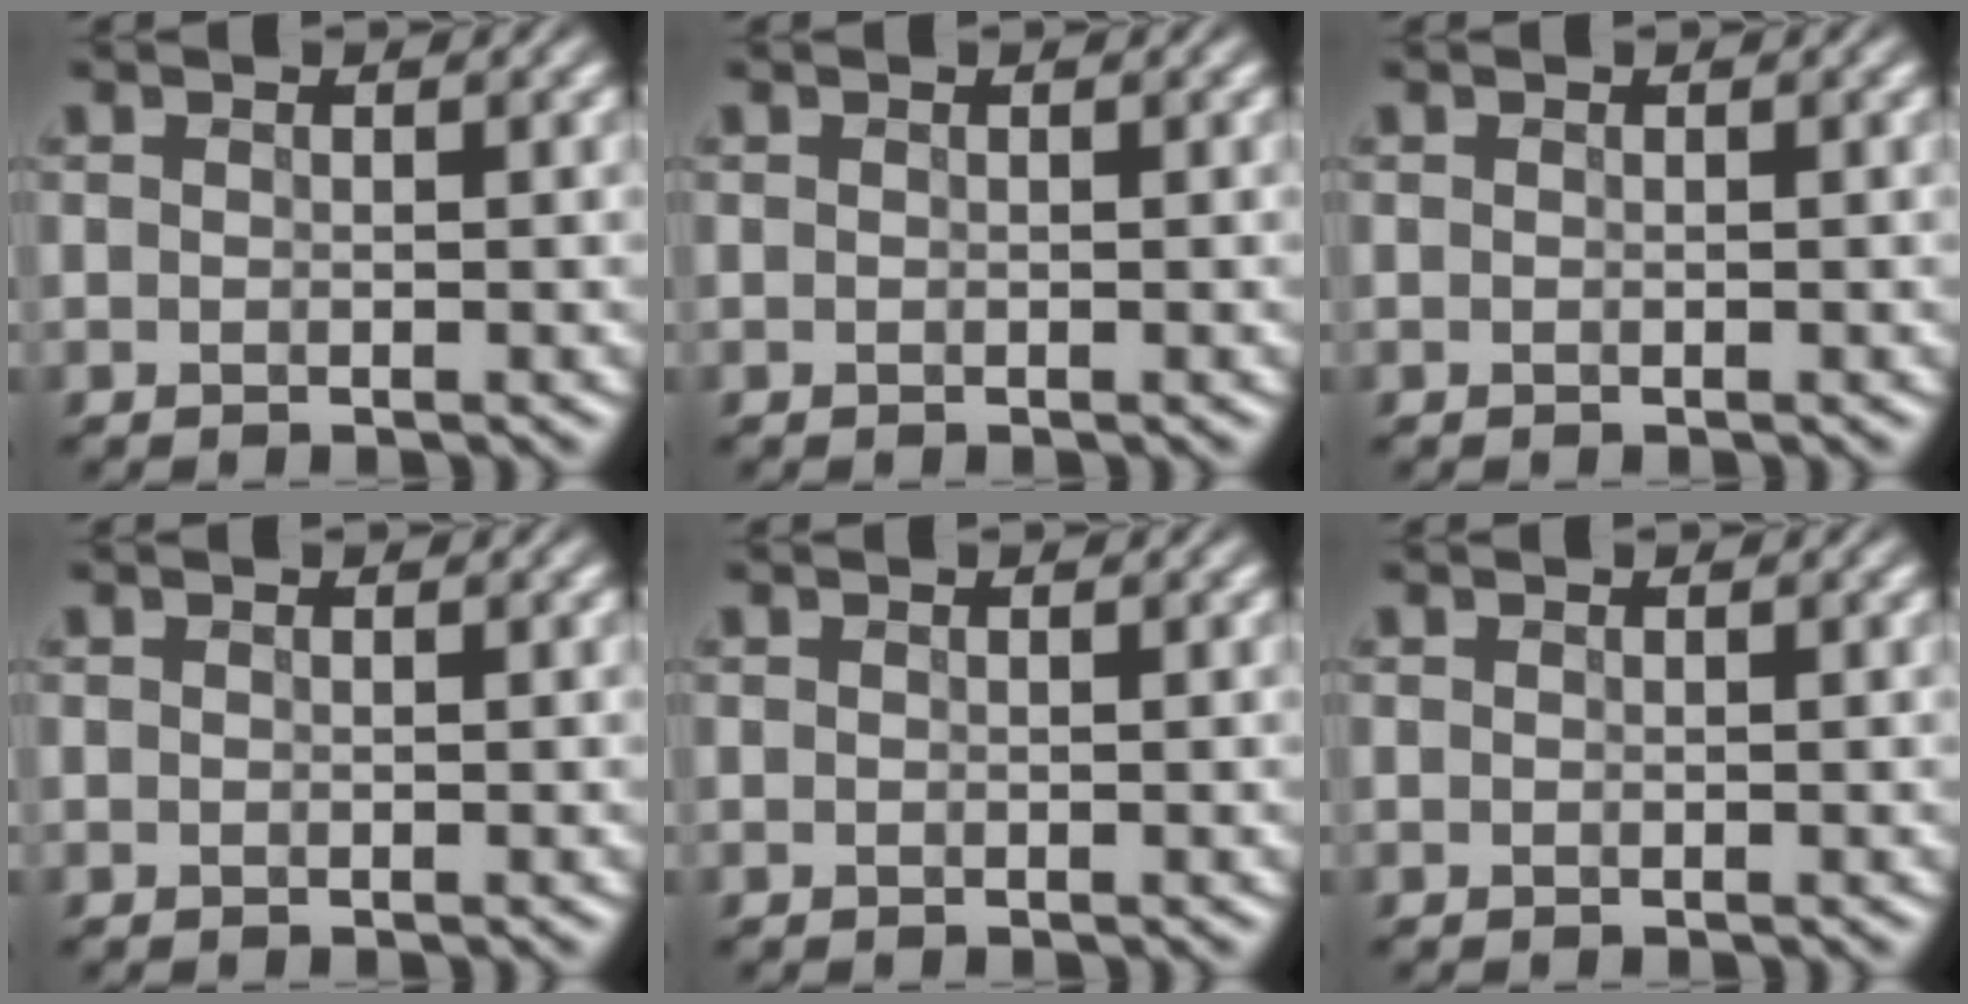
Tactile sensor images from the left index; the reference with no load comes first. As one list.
[{"total": 0.0}, {"total": 0.0}, {"total": 0.0}, {"total": 0.0}, {"total": 0.0}]